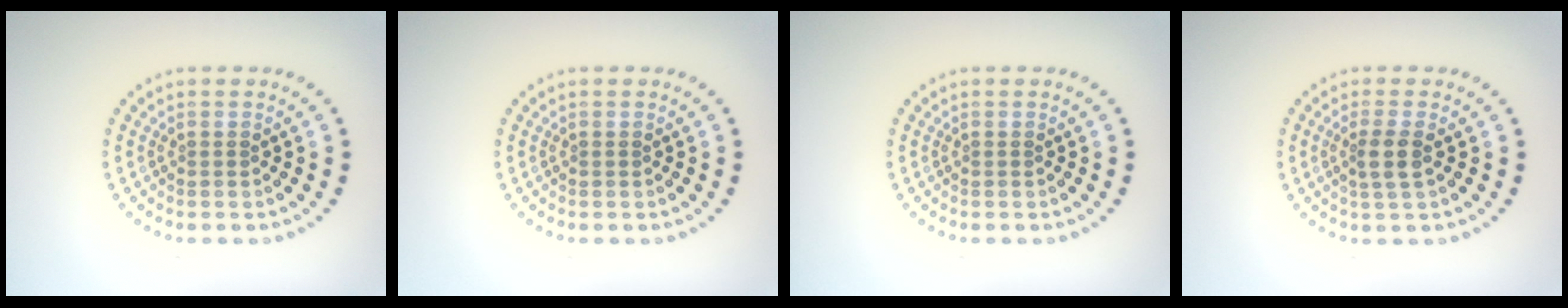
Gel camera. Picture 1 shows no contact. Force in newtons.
{"total": 0.0}
{"total": 0.0}
{"total": 2.1, "press": 1.7, "slide": 1.2}